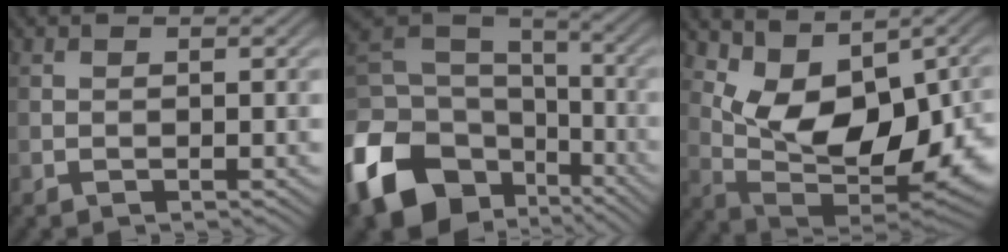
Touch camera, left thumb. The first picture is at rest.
{"total": 17.6, "force": [-7.9, 12.6, 9.5], "torque": [-0.268, -0.041, -0.140]}
{"total": 11.9, "force": [2.7, 5.7, 10.1], "torque": [-0.175, -0.016, 0.060]}